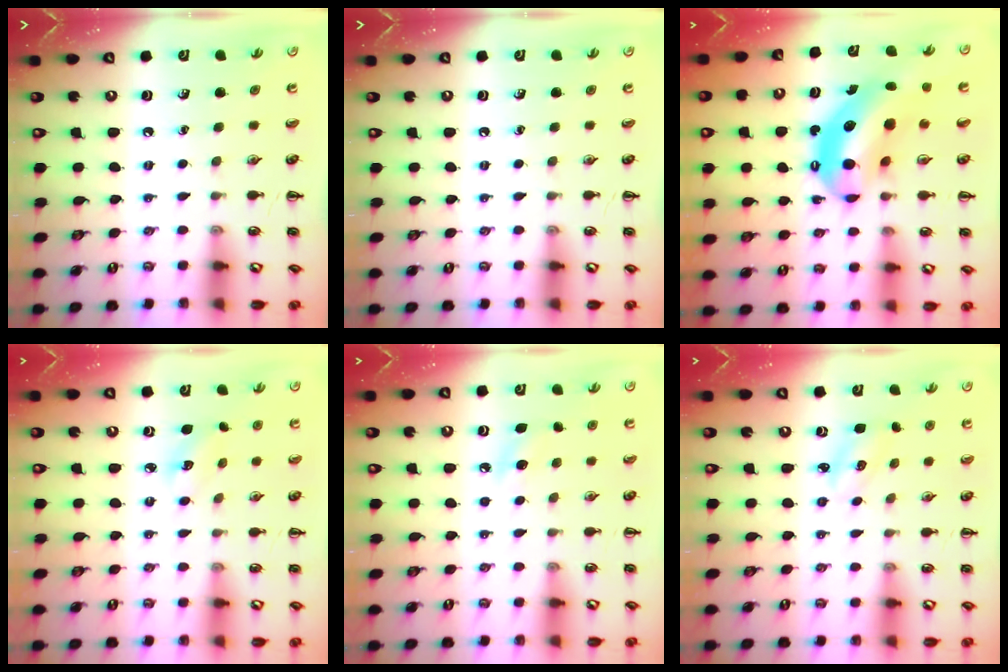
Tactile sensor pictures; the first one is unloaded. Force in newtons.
{"total": 0.0}
{"total": 11.1, "press": 10.7, "slide": 2.9}
{"total": 4.0, "press": 3.8, "slide": 1.0}
{"total": 5.5, "press": 5.3, "slide": 1.6}
{"total": 3.2, "press": 3.1, "slide": 0.9}